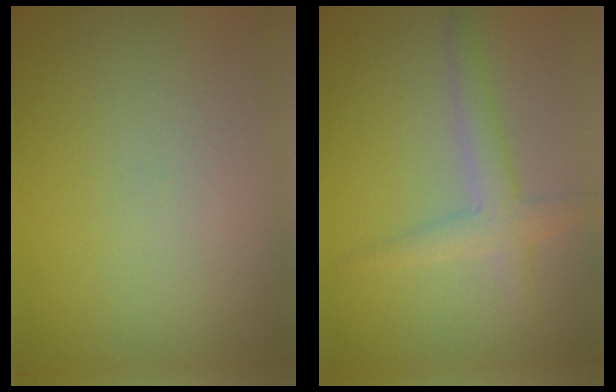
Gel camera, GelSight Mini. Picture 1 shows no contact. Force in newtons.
{"total": 1.9, "press": 1.8, "slide": 0.3}